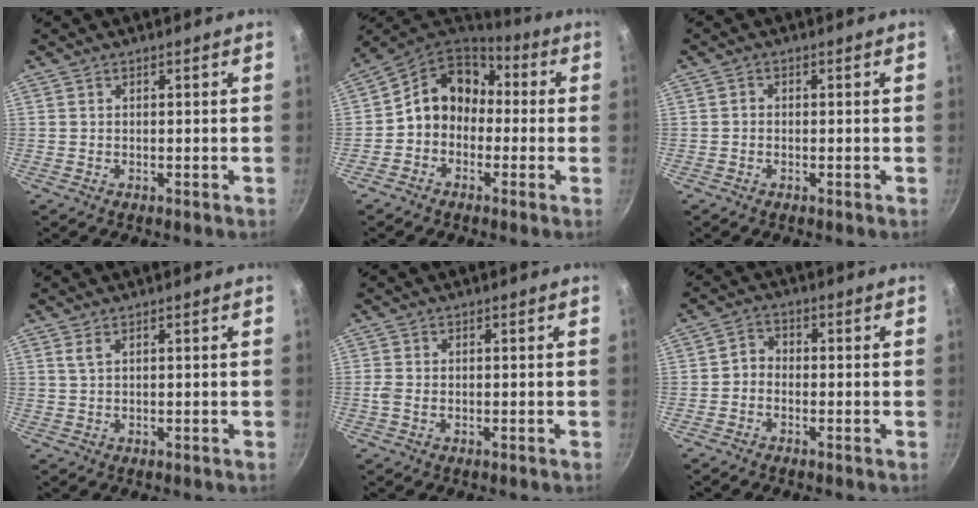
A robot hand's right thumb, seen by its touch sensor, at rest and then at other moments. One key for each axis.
{"total": 11.6, "fx": -0.5, "fy": 9.7, "fz": 6.4, "tx": -0.071, "ty": 0.045, "tz": -0.032}
{"total": 0.9, "fx": -0.4, "fy": 0.8, "fz": 0.4, "tx": -0.006, "ty": 0.004, "tz": -0.008}
{"total": 1.4, "fx": 0.8, "fy": 0.5, "fz": 1.1, "tx": -0.022, "ty": -0.001, "tz": 0.018}
{"total": 1.7, "fx": -0.2, "fy": 1.2, "fz": 1.2, "tx": -0.028, "ty": 0.001, "tz": -0.005}
{"total": 2.7, "fx": -1.1, "fy": 2.1, "fz": 1.2, "tx": -0.014, "ty": 0.021, "tz": -0.029}